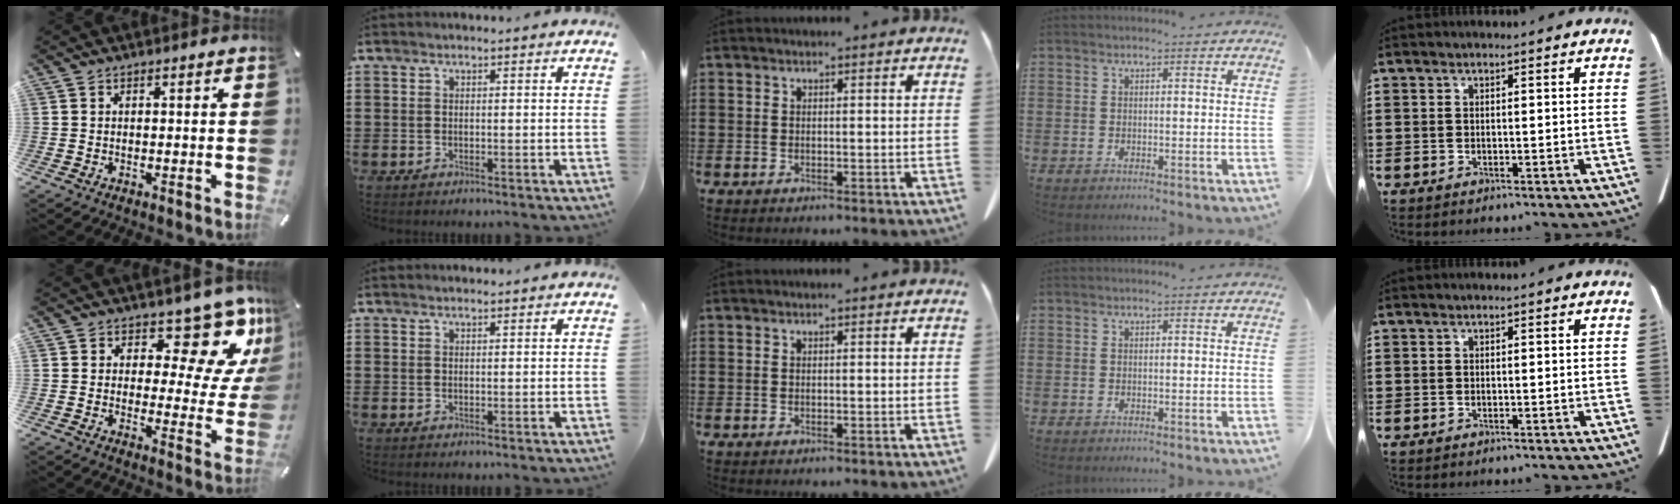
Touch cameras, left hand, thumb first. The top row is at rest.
{"thumb": {"total": 13.3, "force": [9.0, 5.8, 7.9], "torque": [-0.092, -0.078, 0.152]}, "index": {"total": 0.7, "force": [0.7, 0.1, 0.3], "torque": [-0.007, -0.001, 0.013]}}